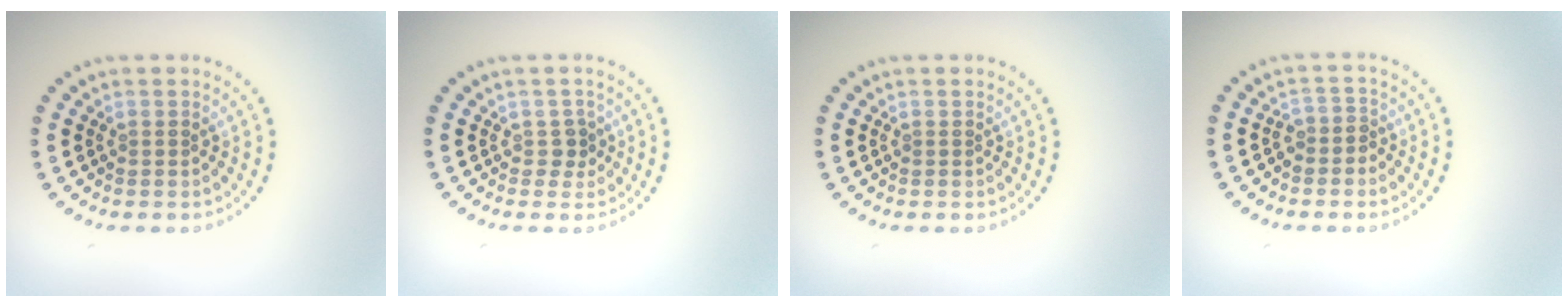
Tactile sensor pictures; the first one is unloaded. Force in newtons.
{"total": 1.2, "press": 0.9, "slide": 0.7}
{"total": 0.0}
{"total": 1.6, "press": 1.2, "slide": 1.0}